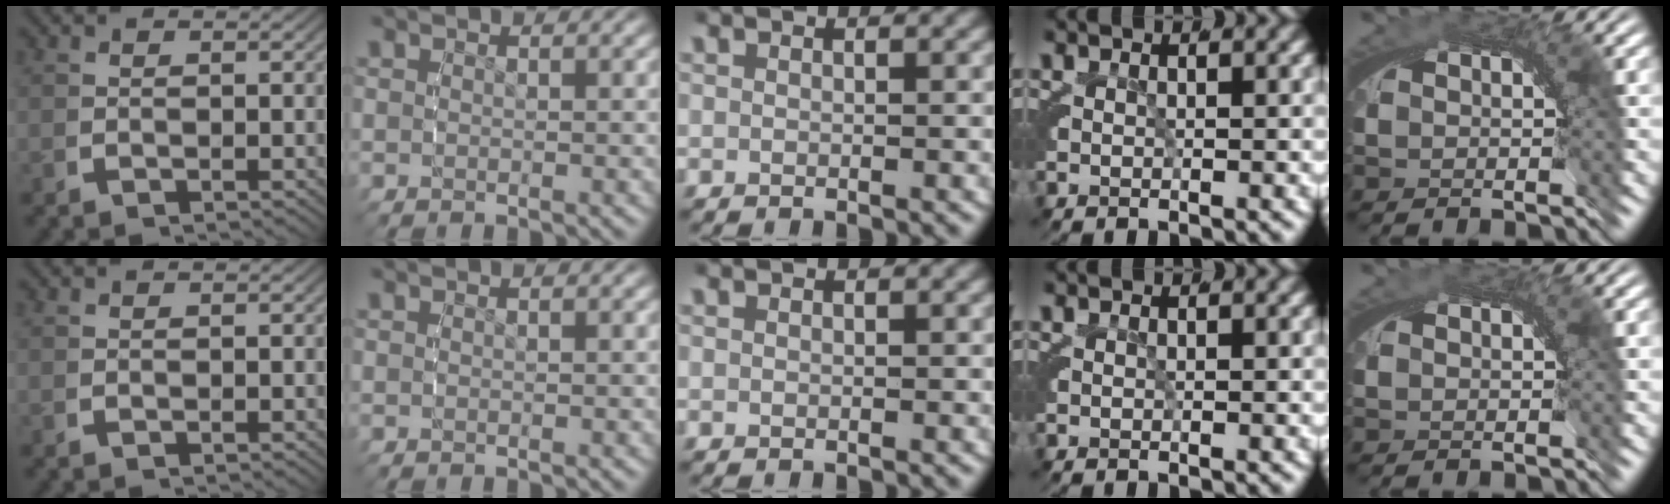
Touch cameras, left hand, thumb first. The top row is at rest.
{}